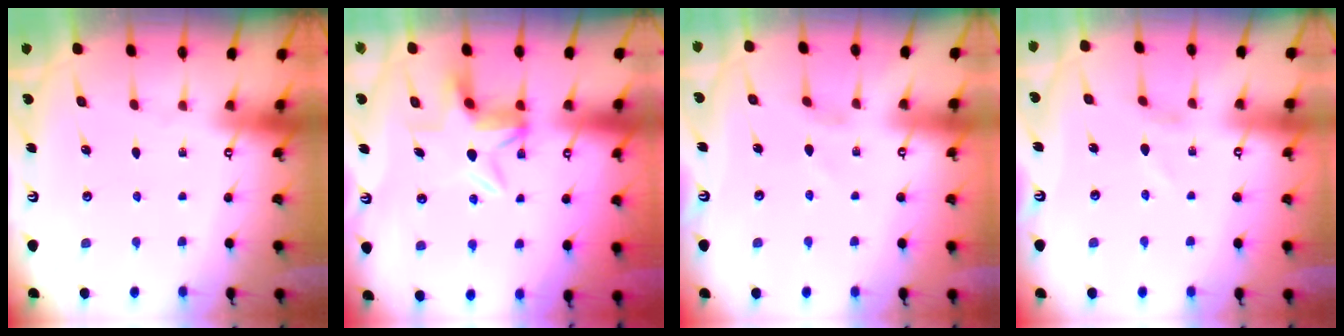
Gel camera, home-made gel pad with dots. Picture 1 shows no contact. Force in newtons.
{"total": 5.5, "press": 5.2, "slide": 1.8}
{"total": 0.0}
{"total": 0.0}